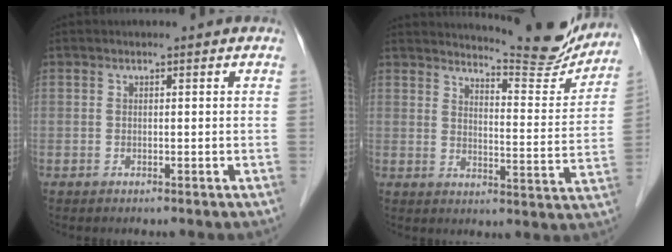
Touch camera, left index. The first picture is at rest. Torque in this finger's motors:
{"motor_torque": [0.01, -0.50, 0.27, 0.06]}